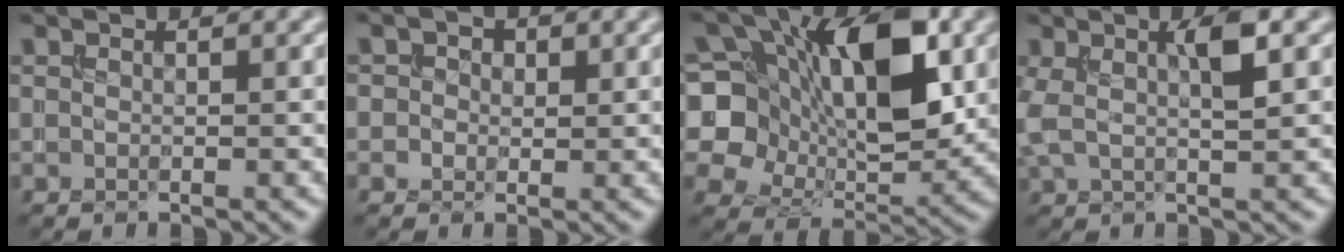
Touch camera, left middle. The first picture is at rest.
{"total": 2.8, "force": [0.9, 2.4, 1.2], "torque": [-0.009, 0.002, -0.007]}
{"total": 11.2, "force": [2.2, 7.2, 8.2], "torque": [-0.128, 0.004, 0.037]}
{"total": 4.1, "force": [1.1, 1.2, 3.8], "torque": [-0.078, 0.011, 0.017]}